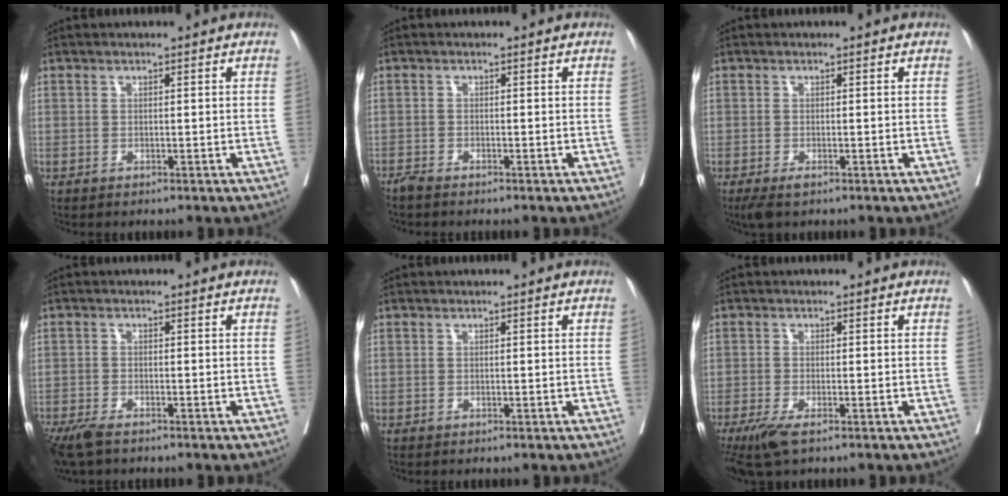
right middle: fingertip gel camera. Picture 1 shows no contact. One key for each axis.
{"total": 1.3, "fx": -1.2, "fy": 0.0, "fz": 0.4, "tx": -0.013, "ty": -0.003, "tz": -0.026}
{"total": 2.2, "fx": -1.4, "fy": 0.7, "fz": 1.6, "tx": -0.030, "ty": -0.007, "tz": -0.021}
{"total": 5.3, "fx": -4.0, "fy": 1.4, "fz": 3.1, "tx": -0.059, "ty": -0.013, "tz": -0.072}
{"total": 0.0}
{"total": 4.1, "fx": -2.6, "fy": 0.8, "fz": 3.0, "tx": -0.058, "ty": -0.011, "tz": -0.047}